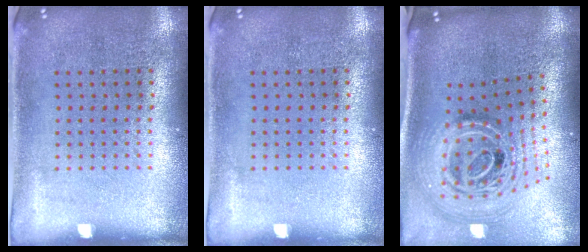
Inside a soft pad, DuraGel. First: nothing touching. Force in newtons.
{"total": 0.0}
{"total": 2.6, "press": 1.8, "slide": 1.9}